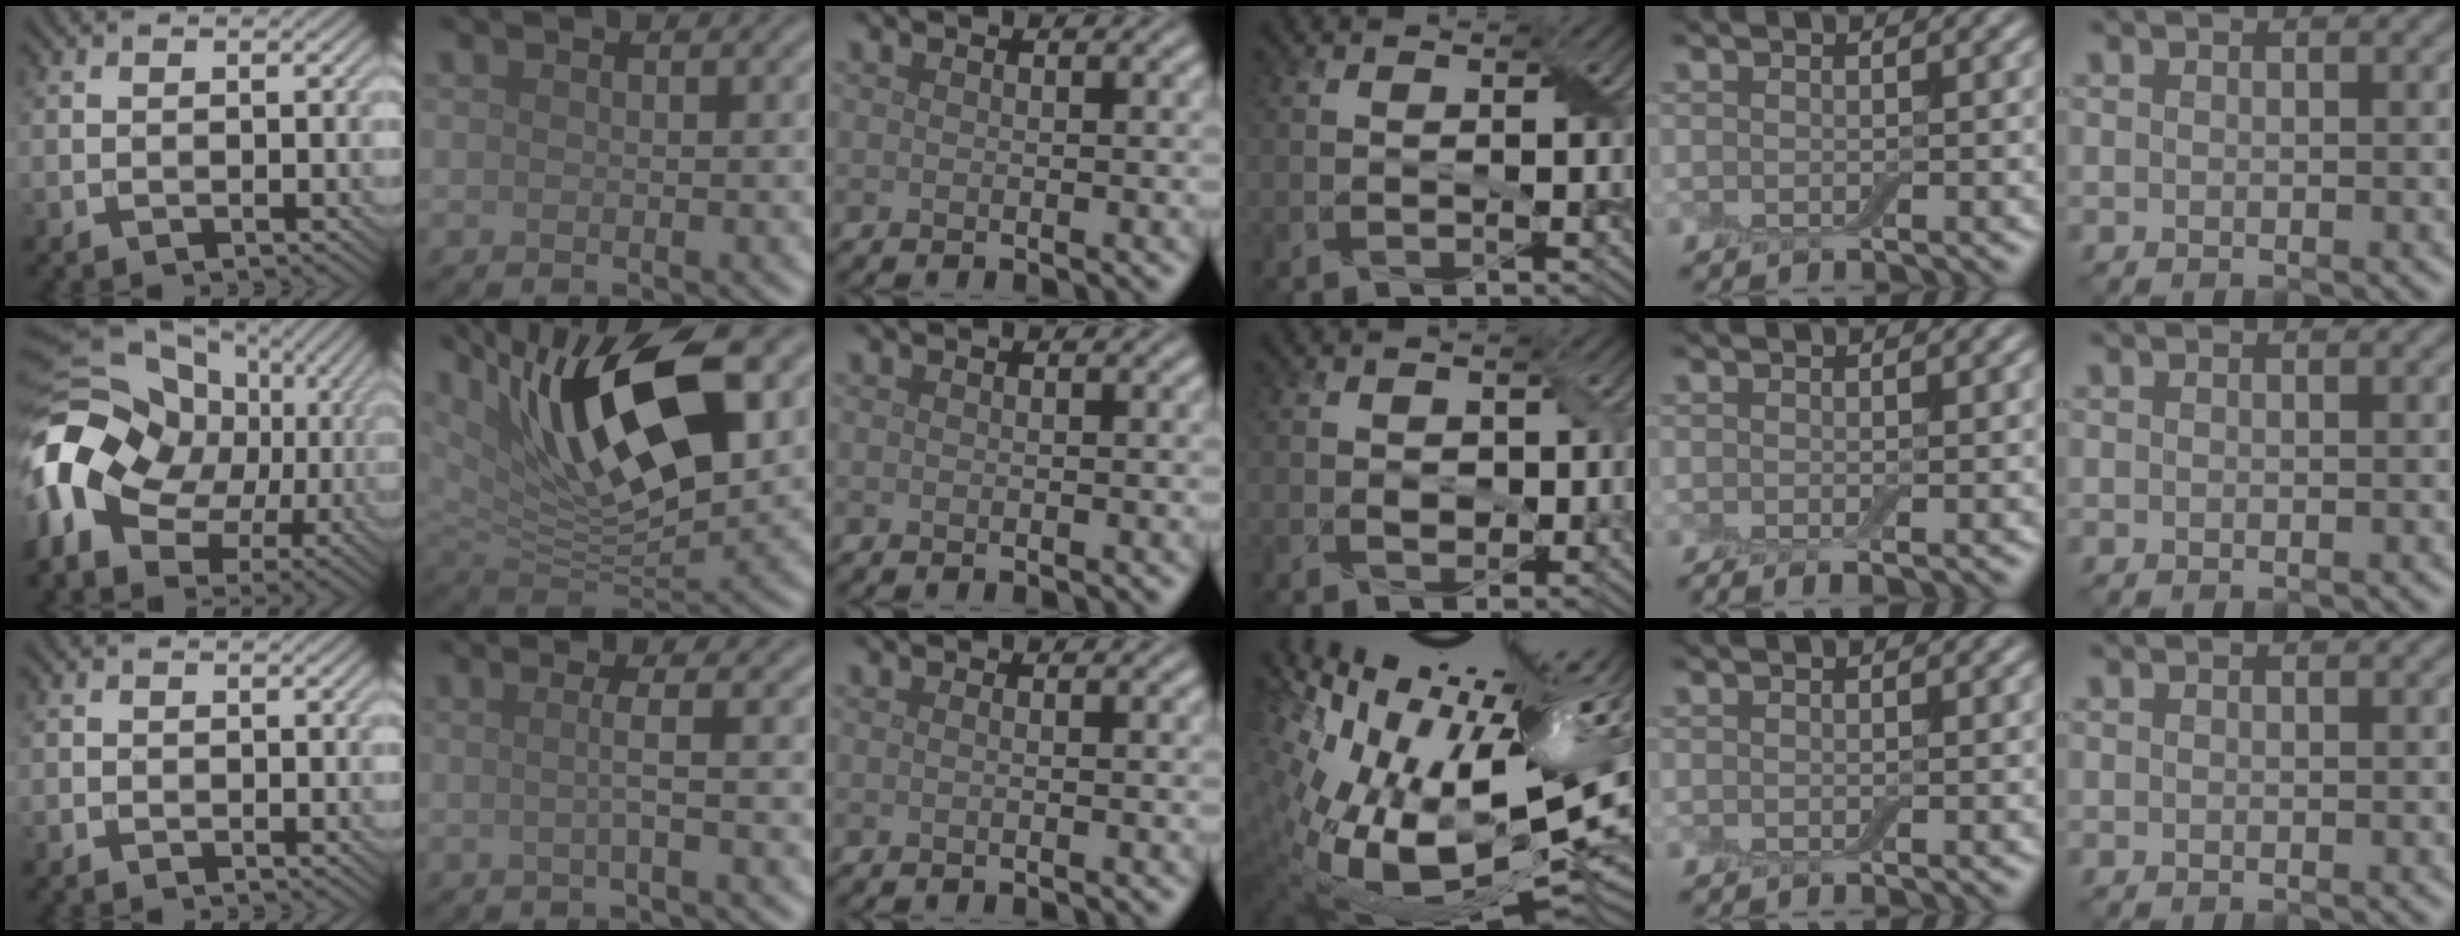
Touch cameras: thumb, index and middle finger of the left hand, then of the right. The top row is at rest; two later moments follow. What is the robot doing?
{"motion": "peel", "object": "aluminum foil"}